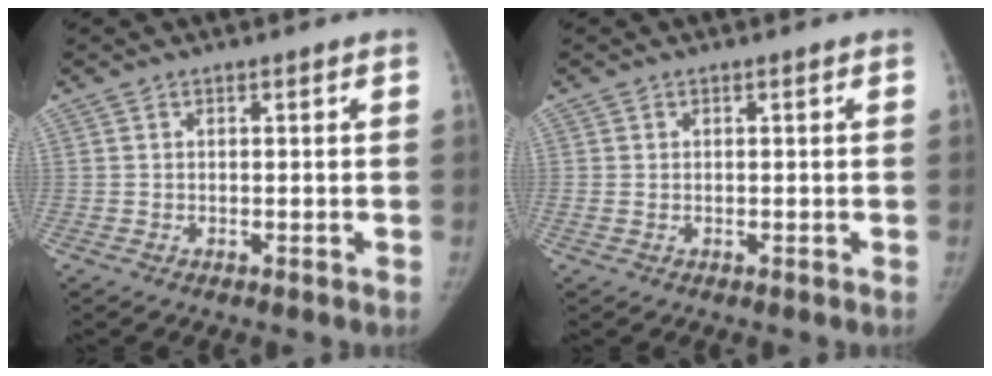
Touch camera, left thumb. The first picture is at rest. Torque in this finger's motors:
{"motor_torque": [-1.21, 1.84, 1.28, 0.08, 0.42]}